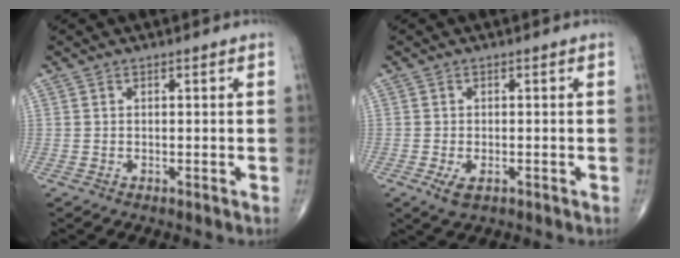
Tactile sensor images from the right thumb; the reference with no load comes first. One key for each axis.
{"total": 3.0, "fx": -1.2, "fy": 1.5, "fz": 2.3, "tx": -0.041, "ty": -0.003, "tz": -0.018}